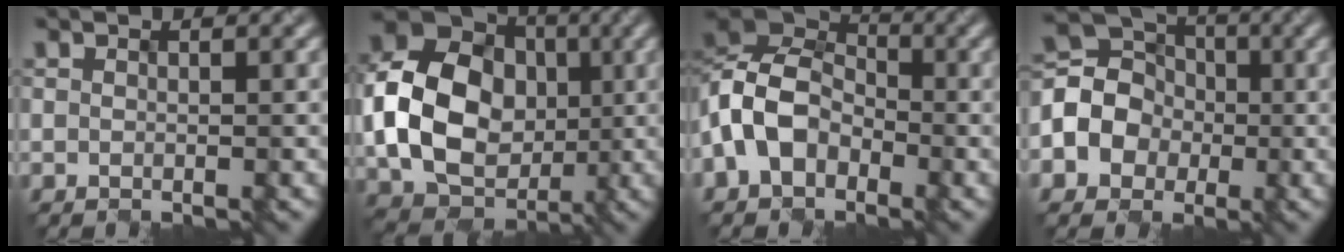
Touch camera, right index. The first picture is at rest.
{"total": 12.4, "force": [-0.6, 10.1, 7.3], "torque": [-0.156, -0.004, -0.011]}
{"total": 8.3, "force": [-3.4, 5.8, 4.8], "torque": [-0.107, 0.009, -0.078]}
{"total": 5.6, "force": [-1.8, 5.0, 1.9], "torque": [-0.035, 0.005, -0.052]}